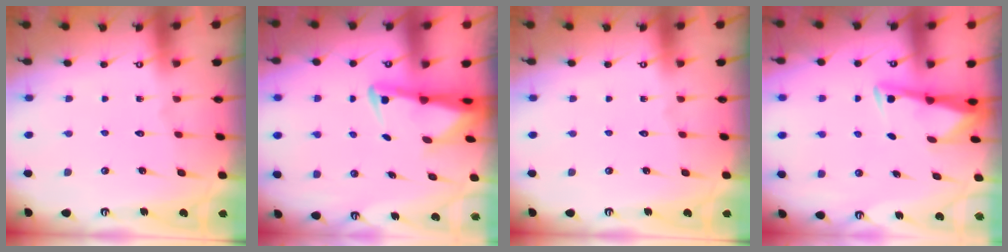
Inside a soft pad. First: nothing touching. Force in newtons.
{"total": 2.6, "press": 2.5, "slide": 0.7}
{"total": 0.0}
{"total": 3.0, "press": 3.0, "slide": 0.3}